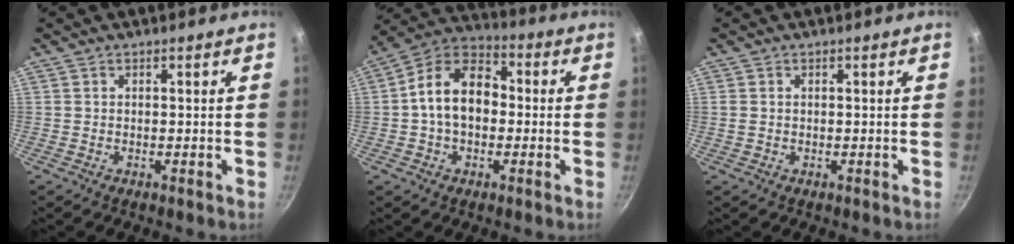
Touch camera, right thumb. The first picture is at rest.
{"total": 12.7, "force": [-0.4, 8.8, 9.2], "torque": [-0.125, 0.039, -0.027]}
{"total": 1.0, "force": [0.1, 0.8, 0.6], "torque": [-0.011, 0.002, 0.002]}